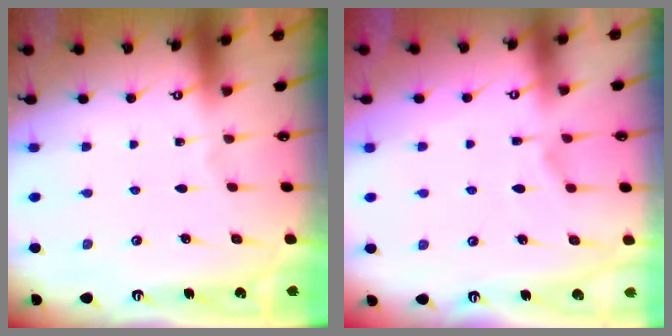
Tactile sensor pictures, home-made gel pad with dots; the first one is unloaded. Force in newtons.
{"total": 1.6, "press": 0.8, "slide": 1.4}